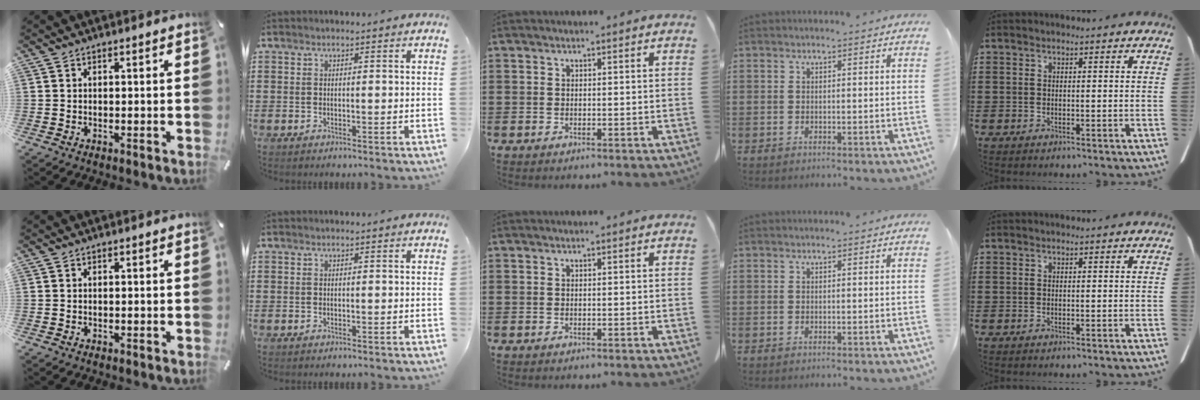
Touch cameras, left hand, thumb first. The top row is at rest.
{}